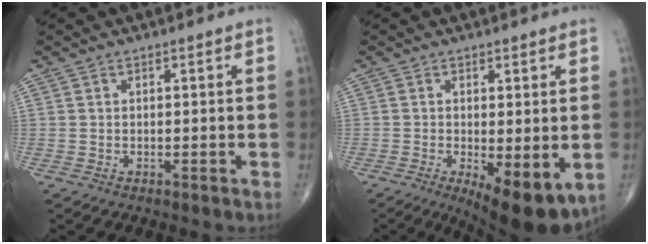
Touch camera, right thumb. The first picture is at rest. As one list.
[{"total": 10.4, "force": [-2.9, 3.5, 9.3], "torque": [-0.125, -0.023, -0.034]}]